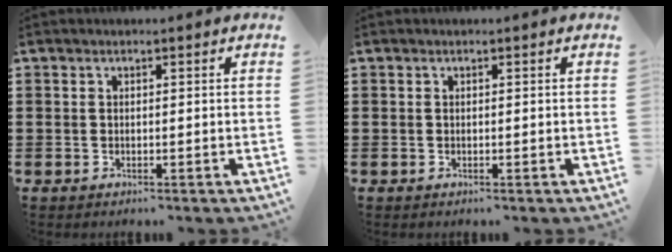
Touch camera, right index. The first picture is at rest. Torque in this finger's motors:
{"motor_torque": [2.14, 0.00, 0.00, 0.00]}